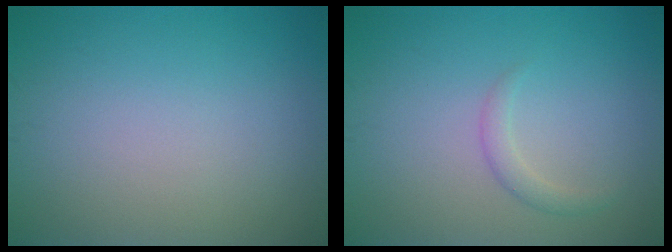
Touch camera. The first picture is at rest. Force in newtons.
{"total": 1.3, "press": 1.3, "slide": 0.1}